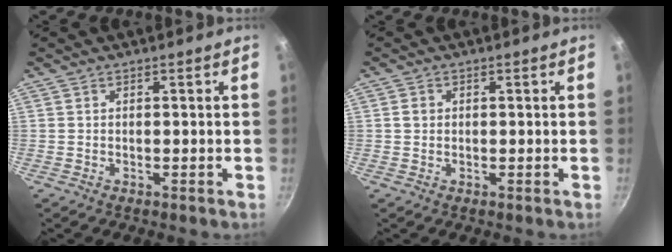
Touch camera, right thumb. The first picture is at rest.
{"total": 1.5, "force": [0.1, 1.3, 0.6], "torque": [-0.006, 0.006, 0.002]}